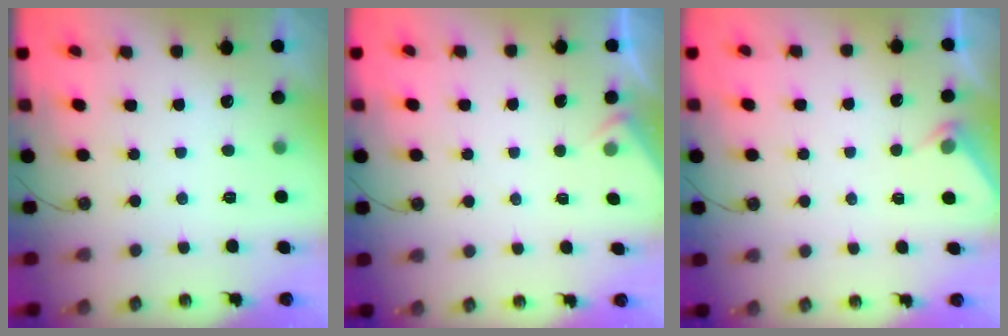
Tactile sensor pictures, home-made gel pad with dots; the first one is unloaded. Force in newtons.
{"total": 2.8, "press": 2.7, "slide": 0.4}
{"total": 3.6, "press": 3.5, "slide": 0.6}